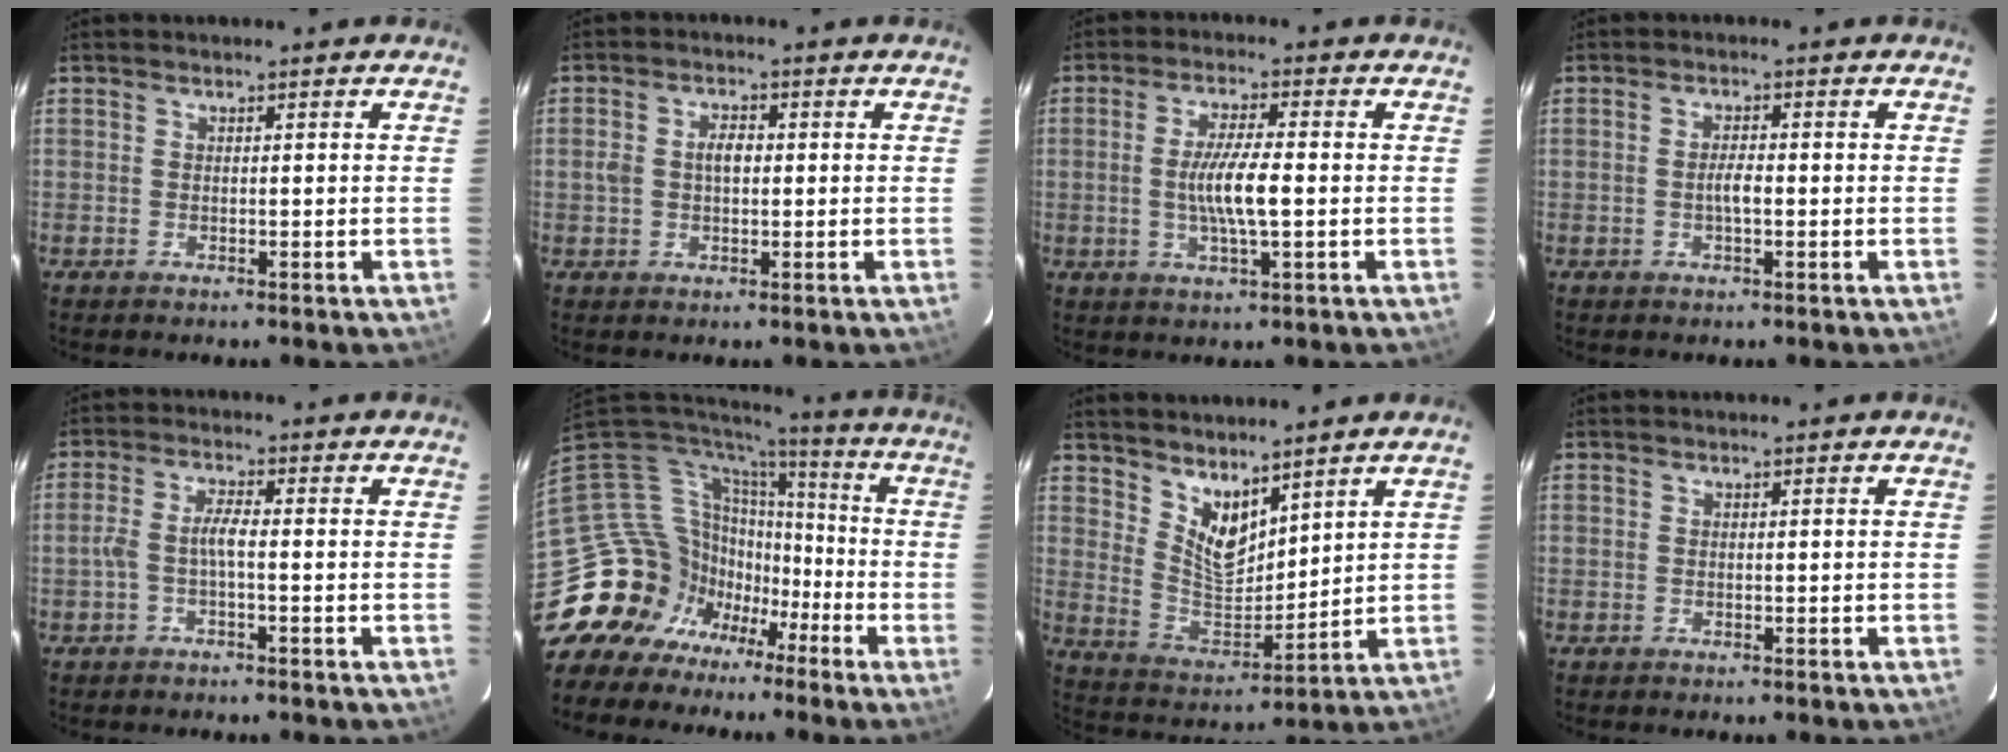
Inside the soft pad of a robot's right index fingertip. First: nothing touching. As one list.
[{"total": 4.1, "force": [0.1, 2.6, 3.2], "torque": [-0.059, 0.009, 0.003]}, {"total": 7.4, "force": [-0.7, 1.0, 7.2], "torque": [-0.135, -0.004, -0.013]}, {"total": 2.3, "force": [-0.5, 0.6, 2.2], "torque": [-0.042, 0.002, -0.010]}, {"total": 3.4, "force": [-1.3, 0.4, 3.2], "torque": [-0.073, 0.008, -0.024]}, {"total": 19.0, "force": [-10.2, 15.4, 4.8], "torque": [-0.139, 0.030, -0.170]}, {"total": 9.1, "force": [6.6, 3.8, 4.9], "torque": [-0.081, -0.010, 0.136]}, {"total": 0.0}]